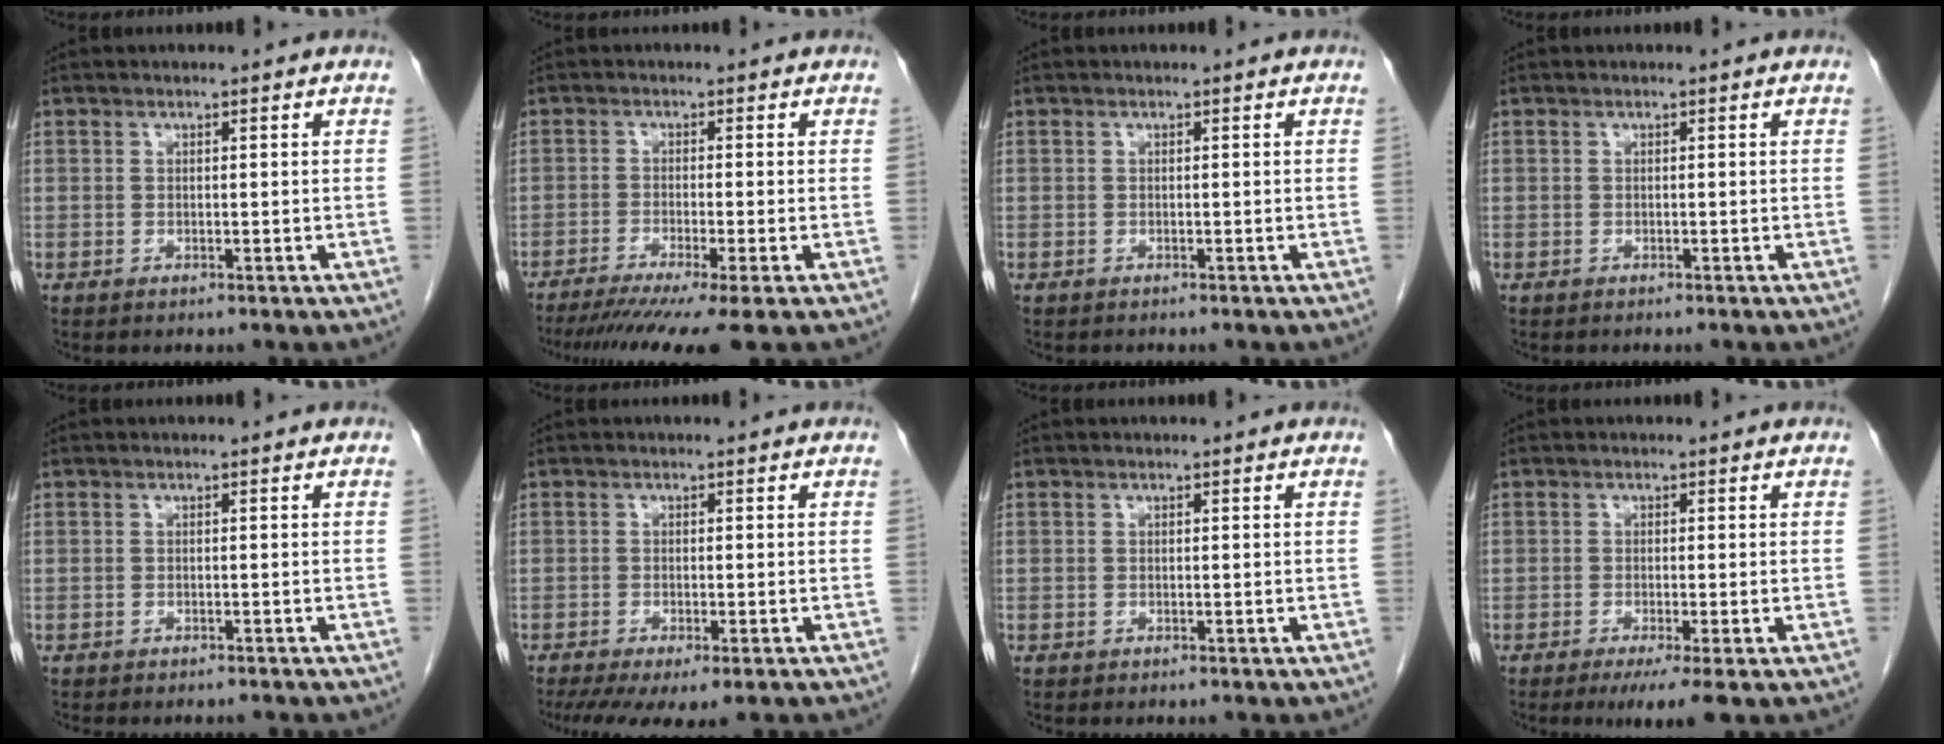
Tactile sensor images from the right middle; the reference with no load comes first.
{"total": 10.4, "force": [-8.1, -0.8, 6.5], "torque": [-0.085, -0.027, -0.124]}
{"total": 2.2, "force": [-2.0, 0.3, -0.7], "torque": [0.013, -0.009, -0.031]}
{"total": 0.0}
{"total": 5.0, "force": [-4.4, 1.4, 1.8], "torque": [-0.019, -0.003, -0.055]}
{"total": 9.8, "force": [-7.5, 2.4, 5.9], "torque": [-0.085, -0.015, -0.110]}
{"total": 0.0}
{"total": 4.2, "force": [-2.5, 0.3, 3.4], "torque": [-0.044, -0.011, -0.037]}